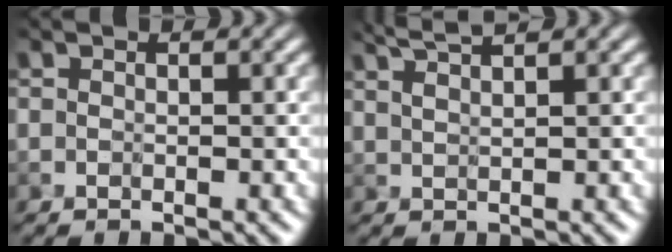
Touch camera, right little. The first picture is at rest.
{"total": 3.3, "force": [2.6, 0.6, 1.9], "torque": [-0.020, 0.013, 0.033]}